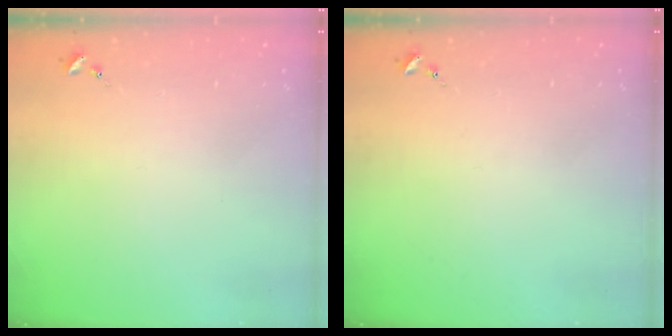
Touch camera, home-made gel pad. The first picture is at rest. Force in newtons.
{"total": 0.0}